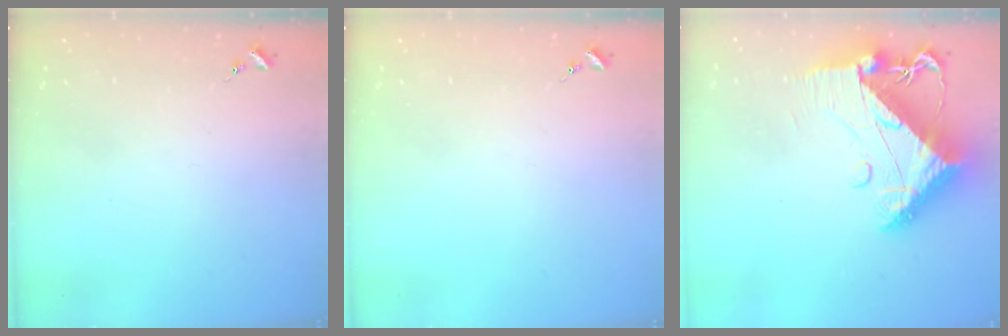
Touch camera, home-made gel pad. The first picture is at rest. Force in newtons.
{"total": 0.0}
{"total": 16.5, "press": 16.4, "slide": 1.8}